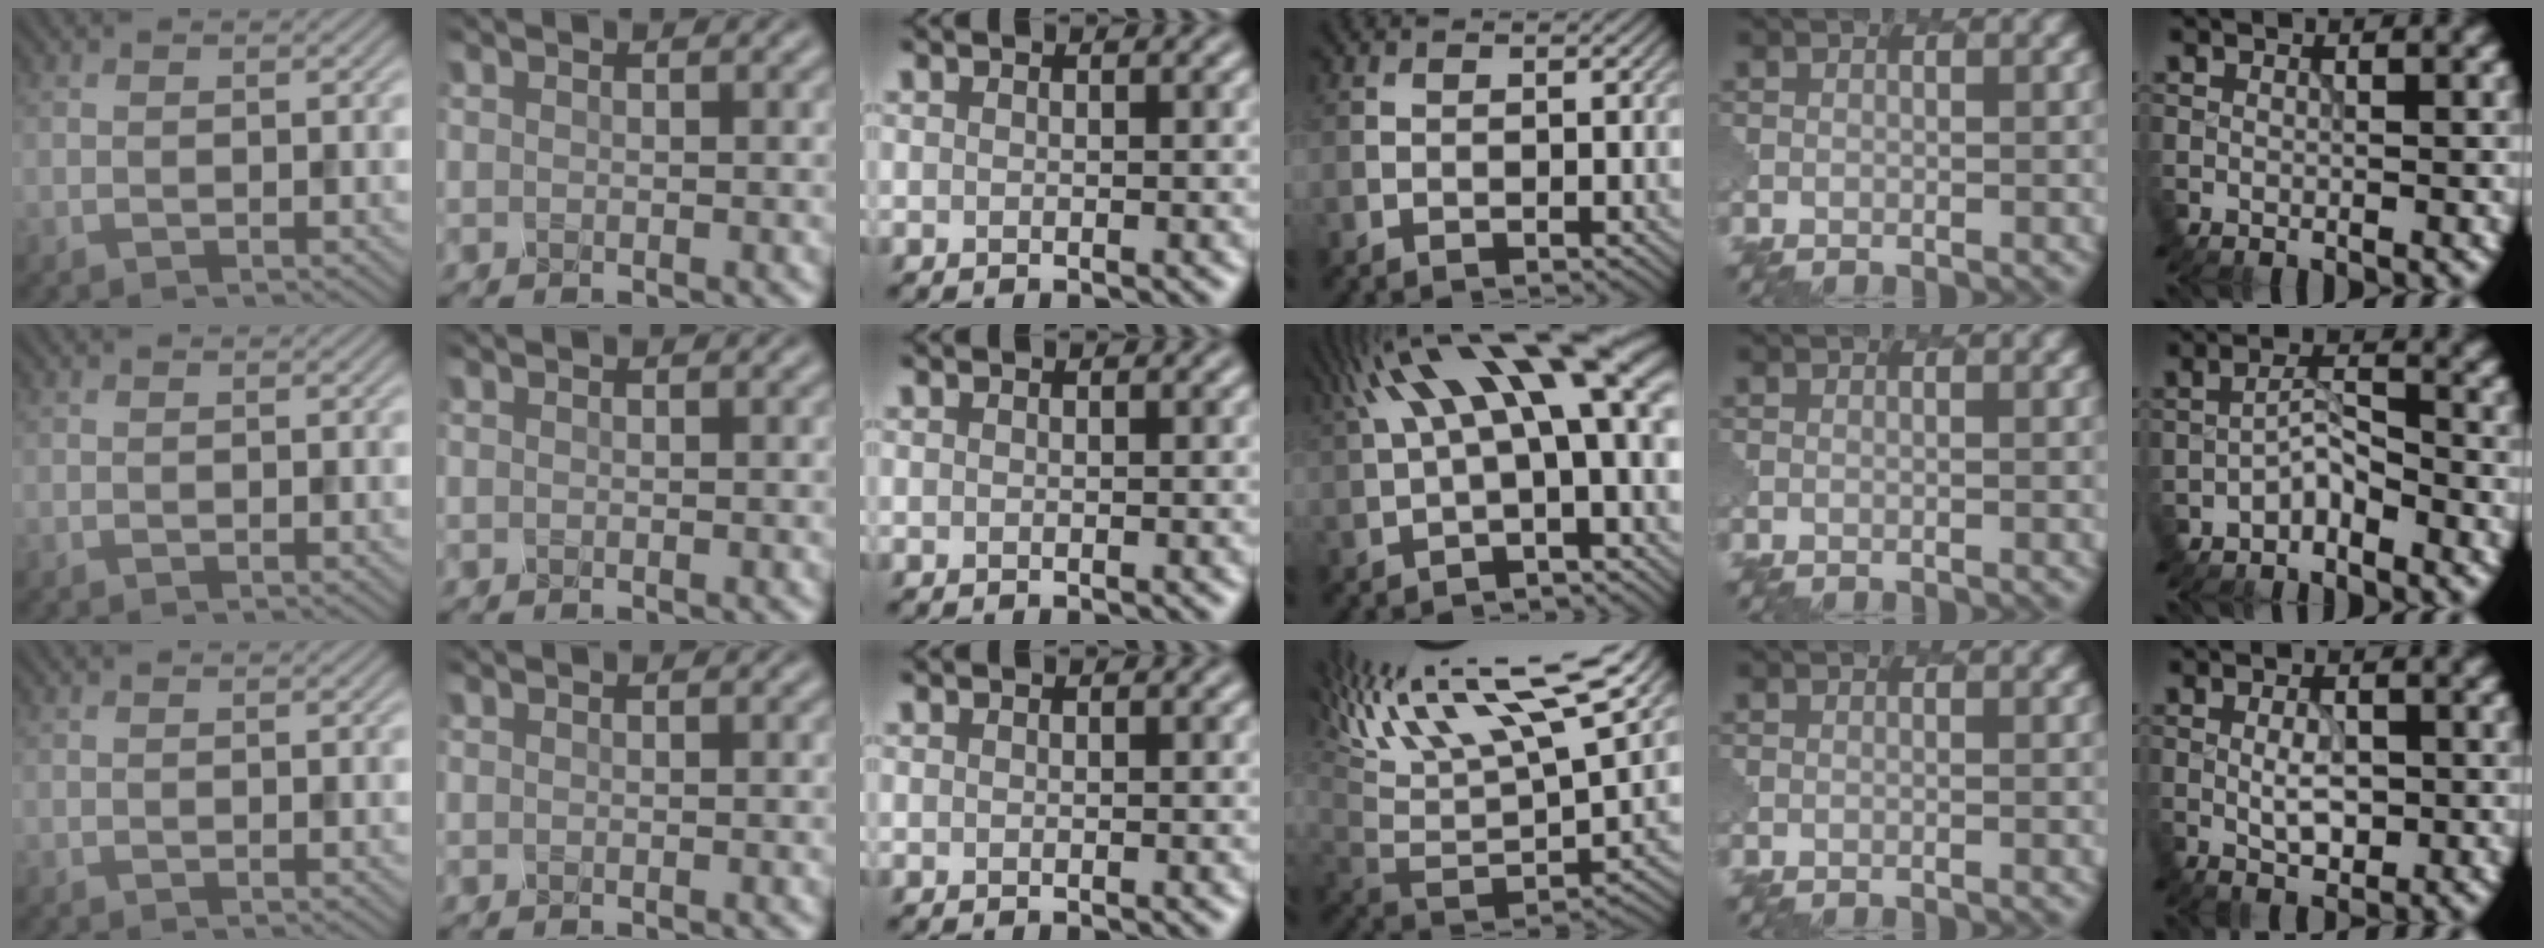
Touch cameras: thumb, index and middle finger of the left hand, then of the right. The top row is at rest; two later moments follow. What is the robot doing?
{"motion": "dispense", "object": "oil cruet"}